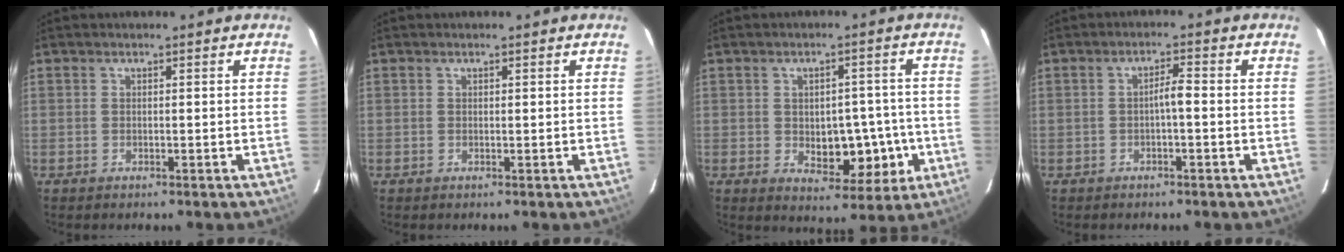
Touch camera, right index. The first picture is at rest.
{"total": 0.0}
{"total": 8.5, "force": [-1.6, 5.2, 6.6], "torque": [-0.072, 0.015, -0.005]}
{"total": 2.3, "force": [-0.5, 0.2, 2.3], "torque": [-0.035, 0.005, -0.010]}